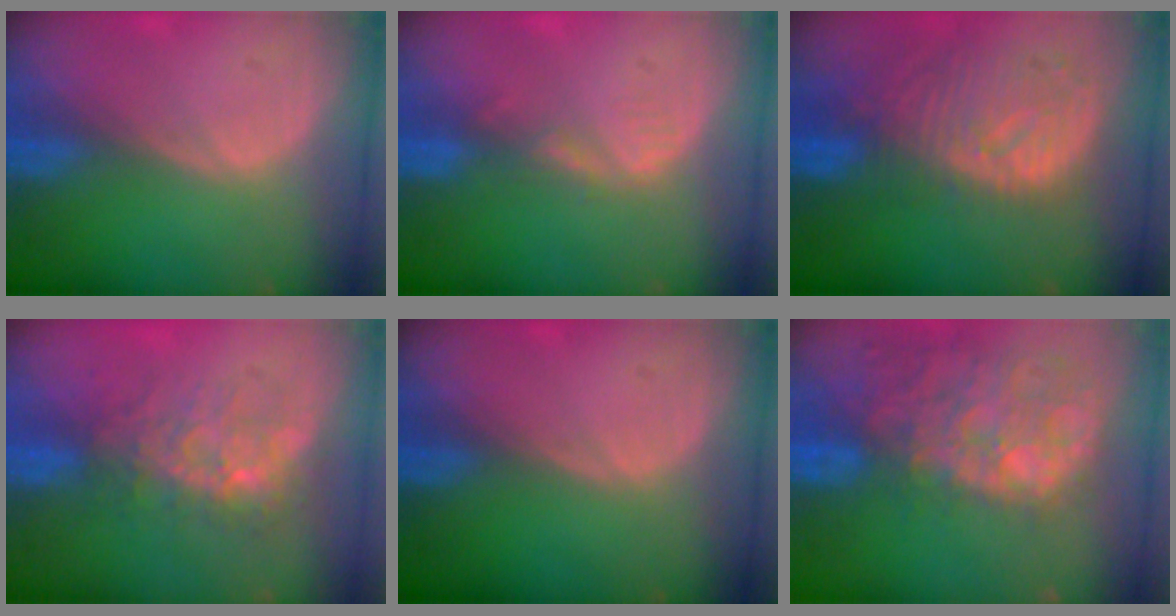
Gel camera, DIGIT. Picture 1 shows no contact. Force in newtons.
{"total": 2.0, "press": 2.0, "slide": 0.3}
{"total": 11.2, "press": 9.8, "slide": 5.4}
{"total": 7.6, "press": 7.0, "slide": 3.0}
{"total": 0.0}
{"total": 14.1, "press": 11.6, "slide": 8.1}